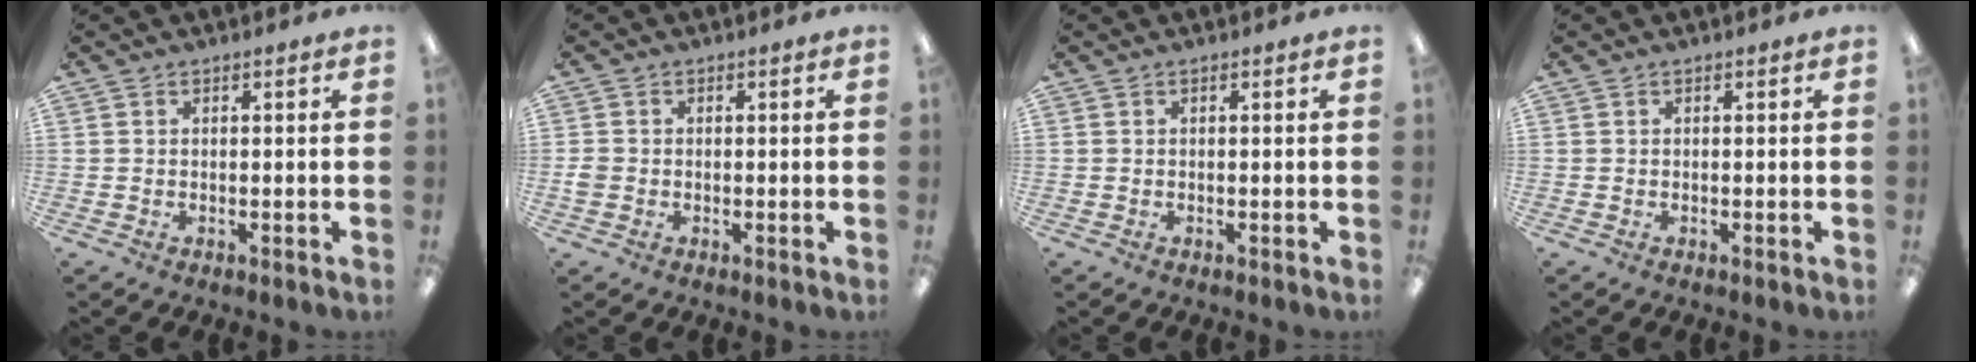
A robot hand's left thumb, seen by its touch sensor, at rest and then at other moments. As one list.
[{"total": 1.9, "force": [-0.5, 1.7, 0.9], "torque": [-0.013, 0.003, -0.008]}, {"total": 0.0}, {"total": 0.0}]